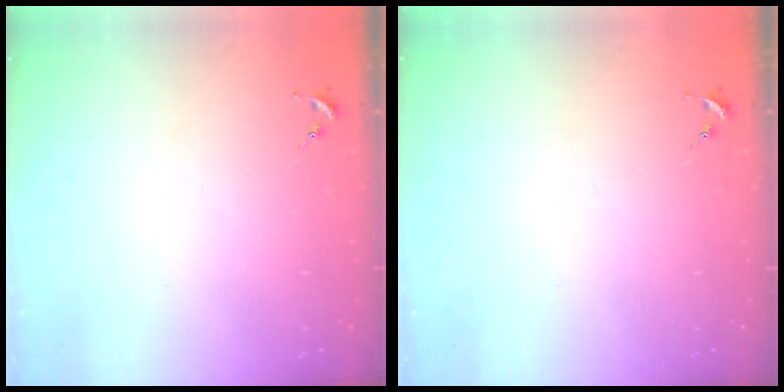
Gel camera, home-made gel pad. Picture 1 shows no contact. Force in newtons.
{"total": 0.0}